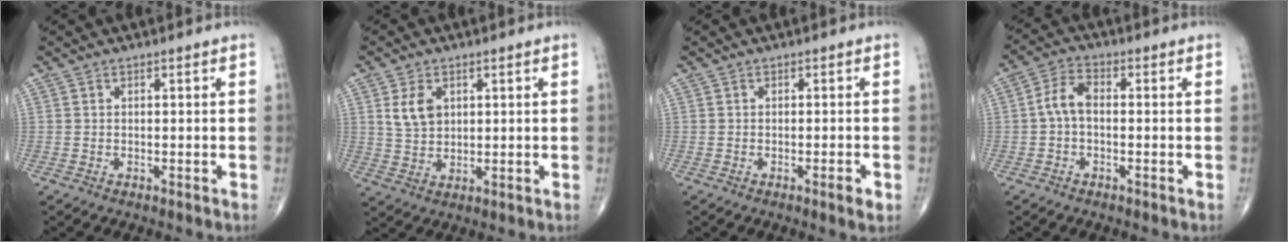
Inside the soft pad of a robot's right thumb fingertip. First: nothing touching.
{"total": 5.4, "force": [1.9, 3.7, 3.5], "torque": [-0.052, -0.010, 0.042]}
{"total": 2.0, "force": [-0.9, 0.3, 1.7], "torque": [-0.023, -0.003, -0.015]}
{"total": 5.0, "force": [-0.5, 2.9, 4.1], "torque": [-0.079, 0.019, -0.019]}